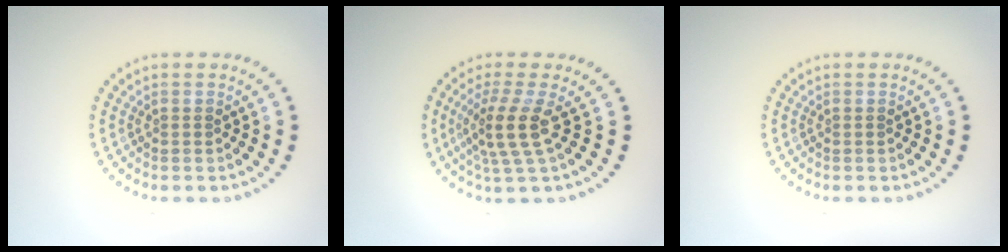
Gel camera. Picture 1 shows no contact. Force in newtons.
{"total": 3.7, "press": 2.8, "slide": 2.4}
{"total": 0.0}